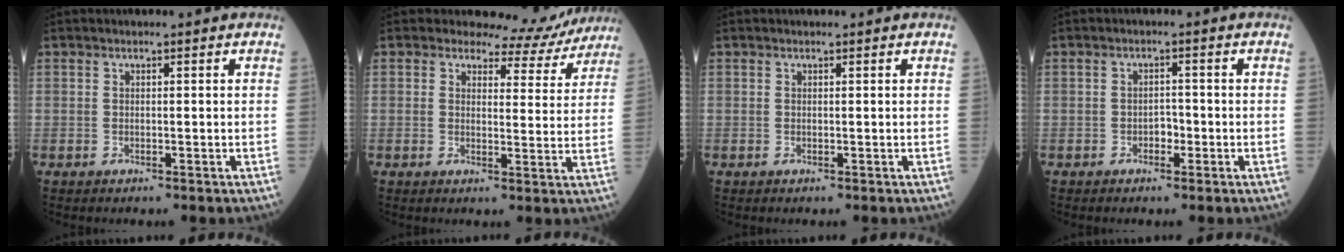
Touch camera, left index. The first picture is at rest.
{"total": 7.3, "force": [6.9, 2.6, -0.2], "torque": [0.011, -0.020, 0.067]}
{"total": 0.0}
{"total": 1.7, "force": [-0.8, 1.1, 1.1], "torque": [-0.012, 0.005, -0.015]}